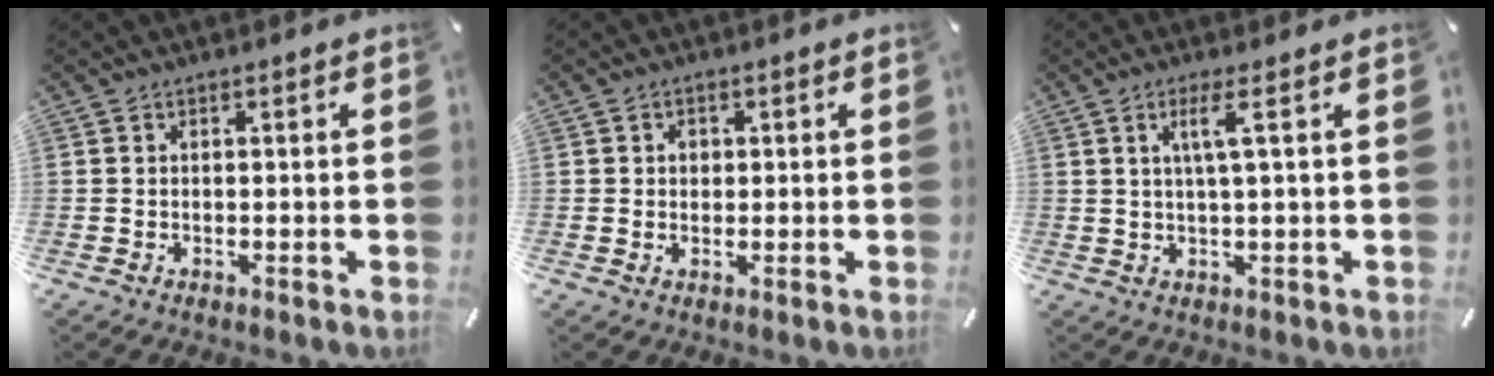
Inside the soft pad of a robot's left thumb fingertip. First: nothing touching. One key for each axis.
{"total": 1.6, "fx": 0.2, "fy": 1.4, "fz": 0.7, "tx": 0.000, "ty": 0.001, "tz": -0.001}
{"total": 4.9, "fx": 1.4, "fy": 0.2, "fz": 4.7, "tx": -0.093, "ty": -0.002, "tz": 0.019}